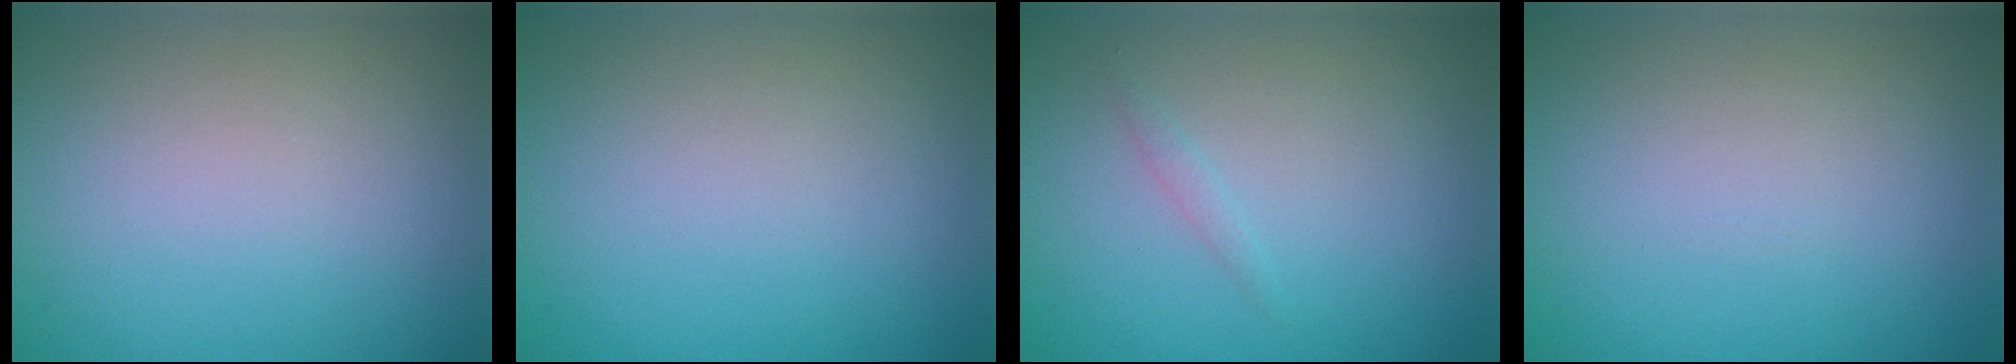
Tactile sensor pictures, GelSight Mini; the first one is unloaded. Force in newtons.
{"total": 0.0}
{"total": 0.7, "press": 0.7, "slide": 0.0}
{"total": 0.0}